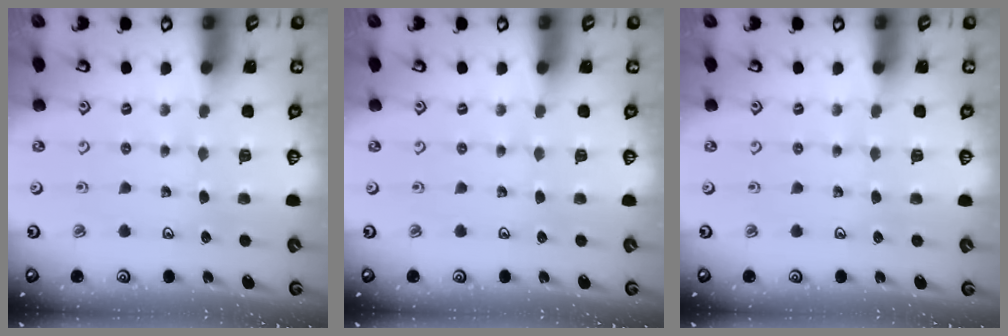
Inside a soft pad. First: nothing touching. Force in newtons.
{"total": 0.0}
{"total": 0.0}